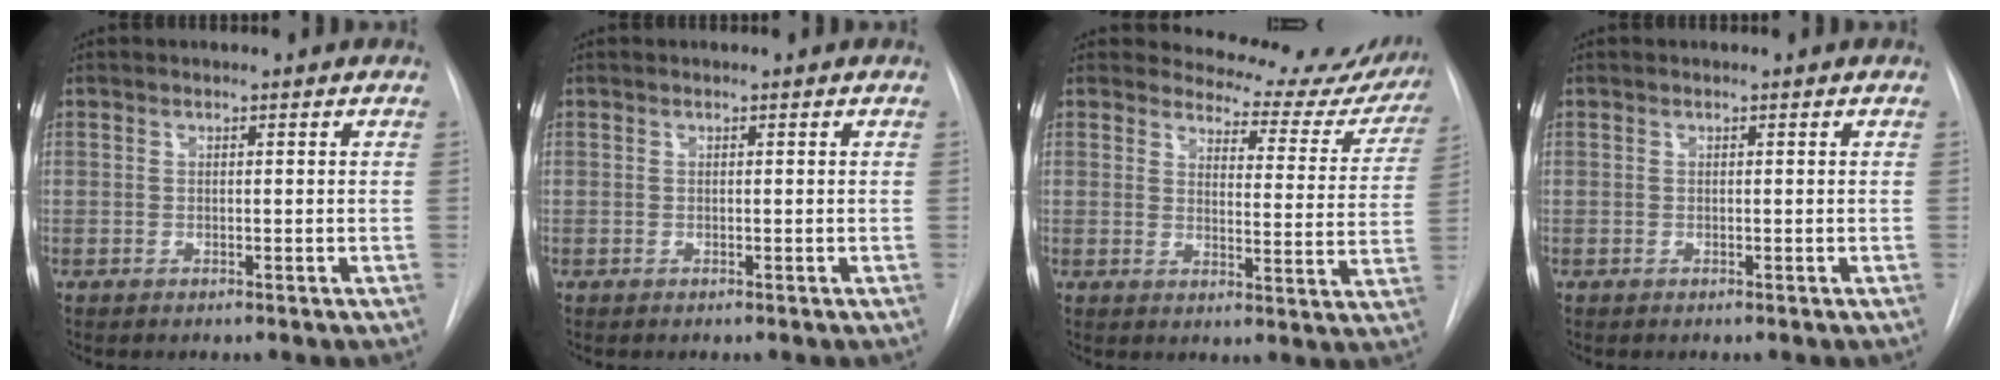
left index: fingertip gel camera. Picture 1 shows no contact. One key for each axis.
{"total": 0.0}
{"total": 14.3, "fx": 13.8, "fy": 3.6, "fz": 1.0, "tx": 0.018, "ty": -0.073, "tz": 0.135}
{"total": 0.0}